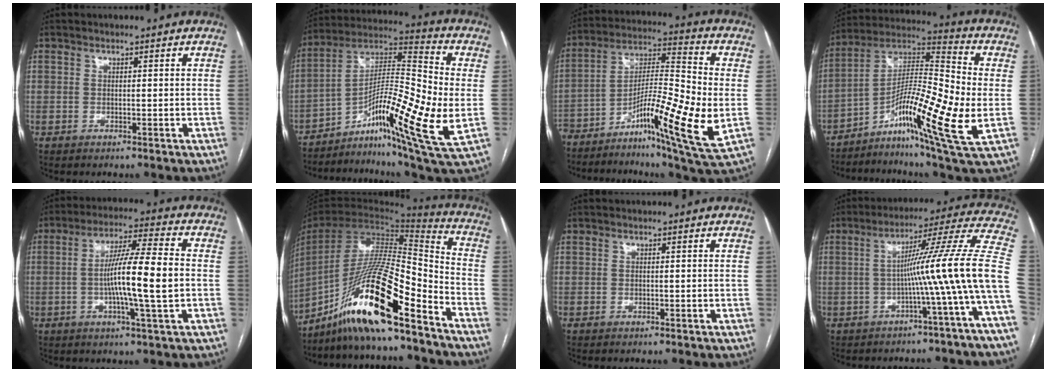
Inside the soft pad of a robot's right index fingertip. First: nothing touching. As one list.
[{"total": 20.6, "force": [-4.5, 2.2, 20.0], "torque": [-0.346, 0.005, -0.076]}, {"total": 19.7, "force": [-5.3, 2.0, 18.9], "torque": [-0.334, -0.003, -0.085]}, {"total": 20.1, "force": [-4.8, 1.8, 19.5], "torque": [-0.351, 0.000, -0.086]}, {"total": 12.2, "force": [-1.2, 0.2, 12.1], "torque": [-0.213, 0.004, -0.026]}, {"total": 20.6, "force": [-13.9, 2.0, 15.0], "torque": [-0.301, -0.010, -0.254]}, {"total": 0.0}, {"total": 13.9, "force": [-3.3, -3.2, 13.2], "torque": [-0.170, 0.023, -0.055]}]